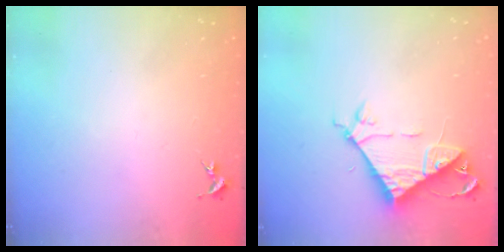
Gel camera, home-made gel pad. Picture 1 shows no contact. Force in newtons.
{"total": 8.1, "press": 8.0, "slide": 0.7}